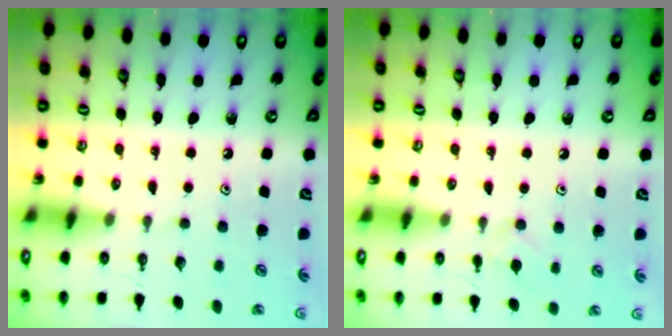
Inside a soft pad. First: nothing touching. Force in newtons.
{"total": 3.8, "press": 3.7, "slide": 0.7}